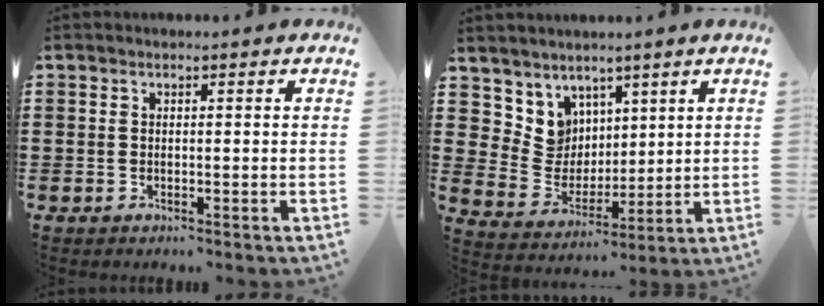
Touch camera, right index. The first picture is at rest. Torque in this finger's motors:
{"motor_torque": [0.11, 0.05, 0.14, 0.01]}